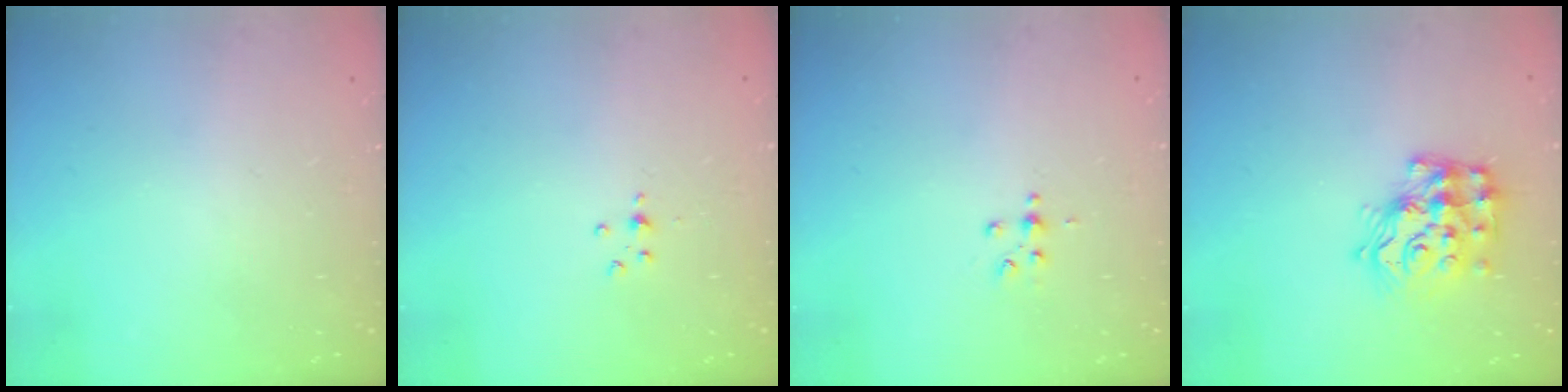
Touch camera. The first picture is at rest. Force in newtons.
{"total": 2.9, "press": 2.9, "slide": 0.4}
{"total": 2.5, "press": 2.4, "slide": 0.3}
{"total": 13.2, "press": 13.2, "slide": 1.0}